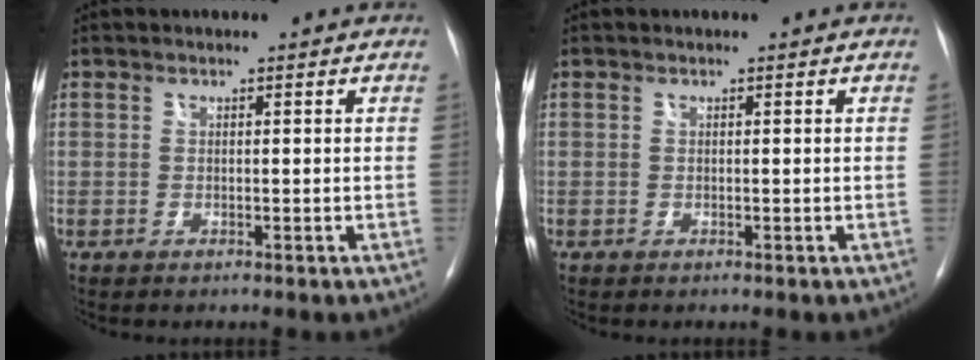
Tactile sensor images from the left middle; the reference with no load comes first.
{"total": 0.0}